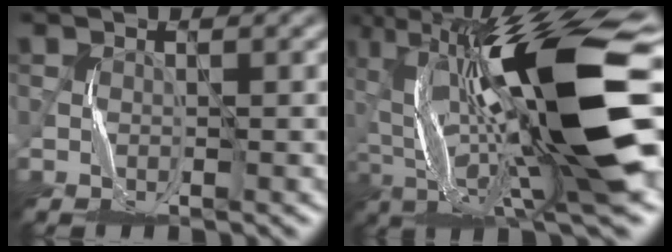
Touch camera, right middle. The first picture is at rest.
{"total": 17.3, "force": [0.8, 4.2, 16.8], "torque": [-0.302, 0.020, 0.016]}